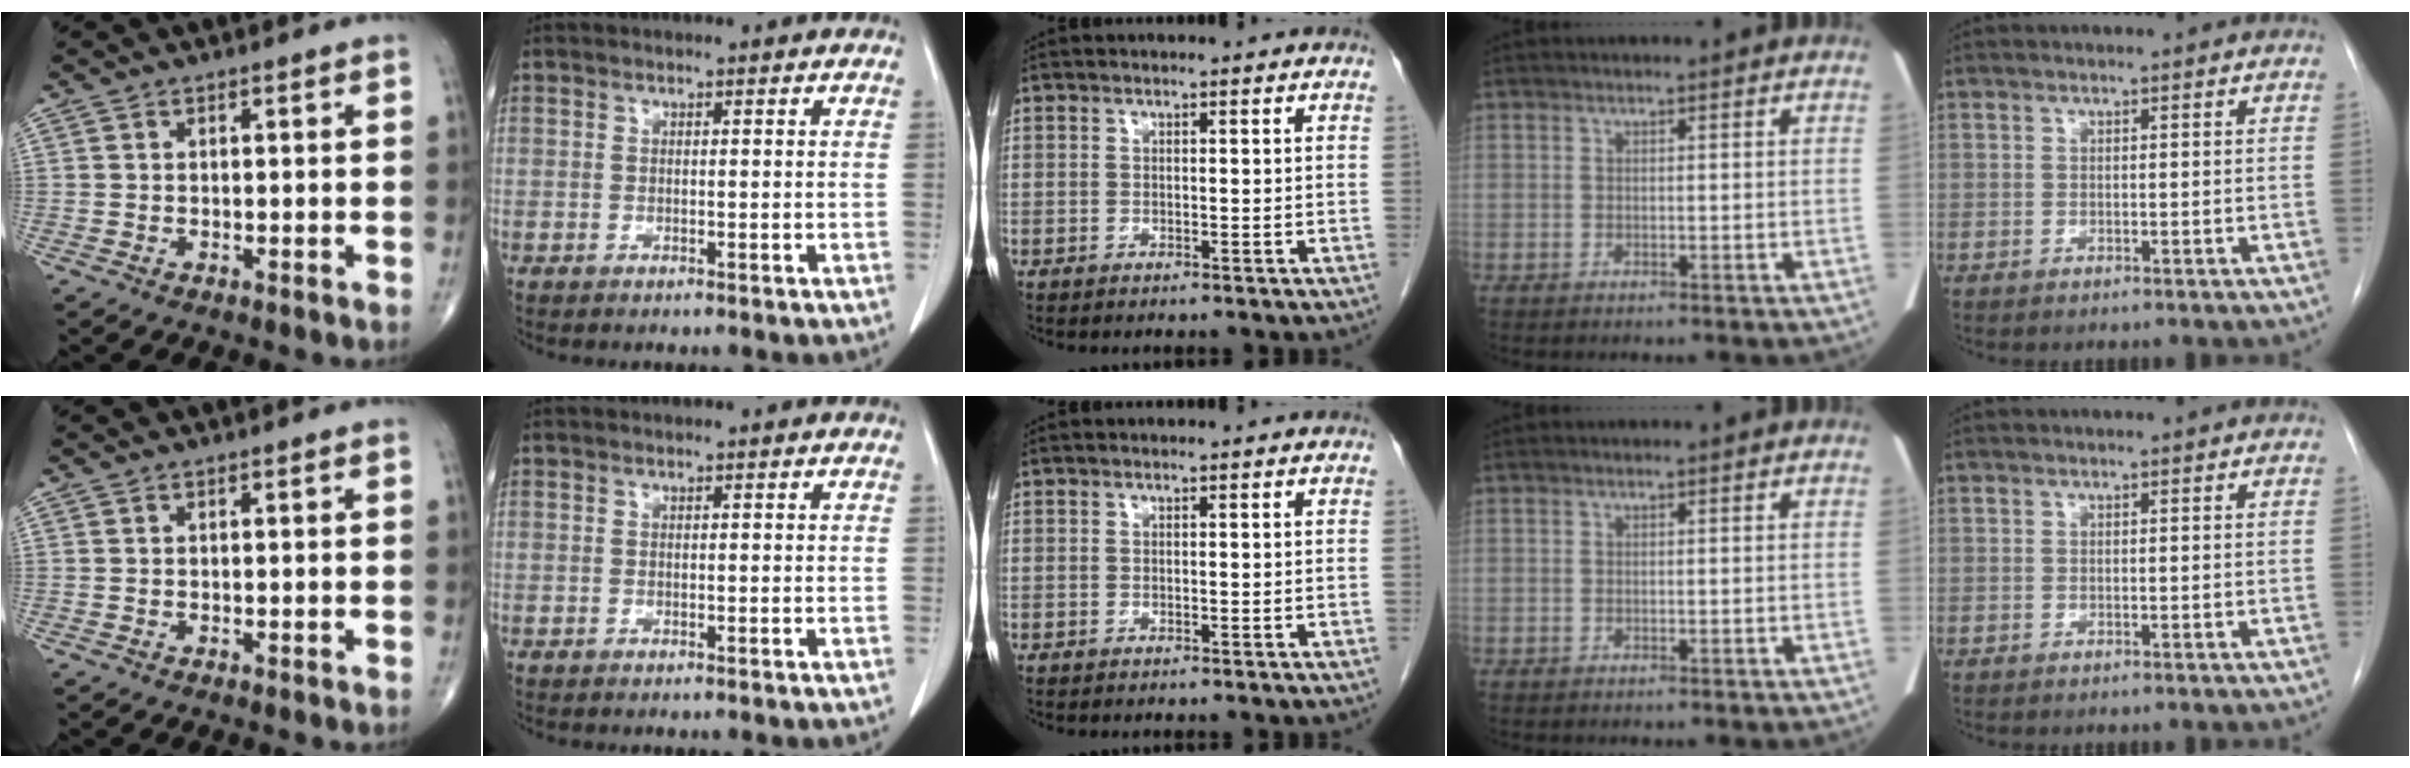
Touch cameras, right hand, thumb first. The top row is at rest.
{}